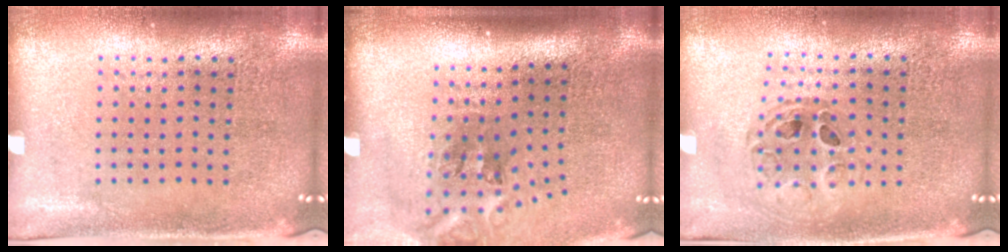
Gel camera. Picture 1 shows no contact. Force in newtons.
{"total": 2.1, "press": 1.4, "slide": 1.7}
{"total": 0.8, "press": 0.7, "slide": 0.1}